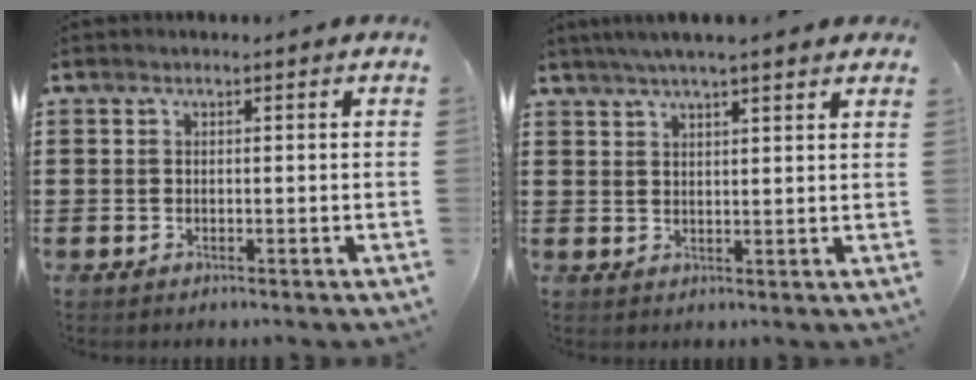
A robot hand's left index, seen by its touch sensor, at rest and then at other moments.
{"total": 4.0, "force": [3.4, 0.0, 2.1], "torque": [-0.050, -0.001, 0.061]}